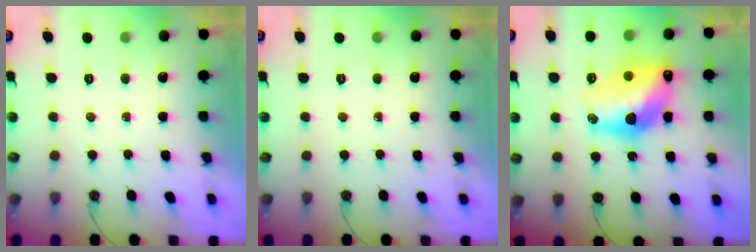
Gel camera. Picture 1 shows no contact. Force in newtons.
{"total": 0.0}
{"total": 16.5, "press": 16.4, "slide": 1.3}